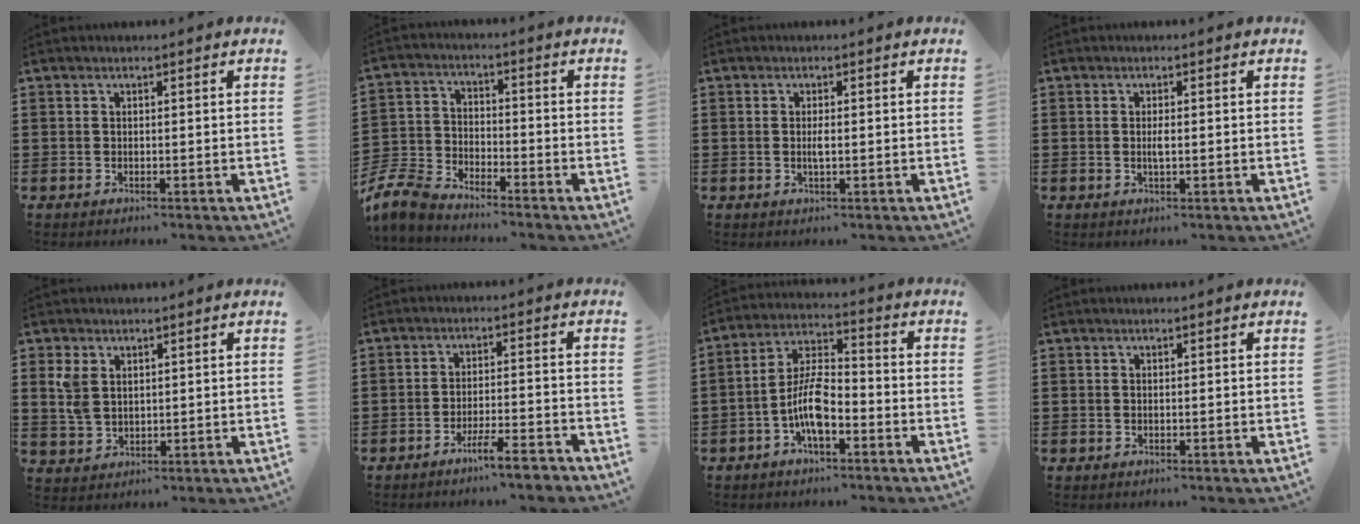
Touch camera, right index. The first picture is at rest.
{"total": 6.5, "force": [-6.1, 1.3, 1.8], "torque": [-0.066, 0.000, -0.129]}
{"total": 1.5, "force": [-0.1, 0.3, 1.5], "torque": [-0.037, -0.004, -0.005]}
{"total": 1.5, "force": [-0.1, 0.4, 1.5], "torque": [-0.036, -0.002, -0.005]}
{"total": 3.7, "force": [1.7, 2.5, 2.1], "torque": [-0.050, 0.010, 0.031]}
{"total": 5.3, "force": [-4.7, -0.1, 2.6], "torque": [-0.047, -0.008, -0.086]}
{"total": 7.9, "force": [-3.2, 2.9, 6.6], "torque": [-0.154, -0.005, -0.066]}
{"total": 0.0}